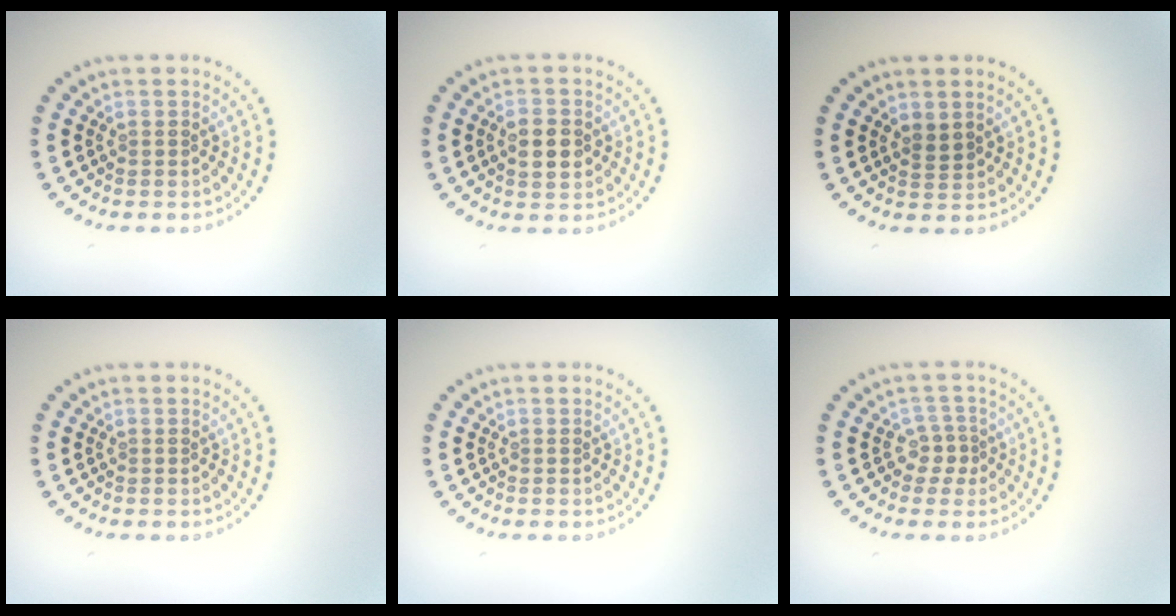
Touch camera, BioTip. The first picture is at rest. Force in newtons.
{"total": 2.8, "press": 2.8, "slide": 0.1}
{"total": 1.2, "press": 1.0, "slide": 0.6}
{"total": 0.0}
{"total": 0.0}
{"total": 1.9, "press": 1.4, "slide": 1.2}